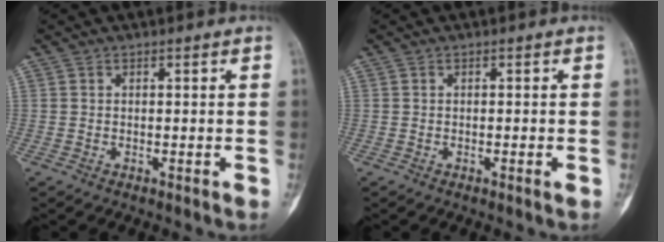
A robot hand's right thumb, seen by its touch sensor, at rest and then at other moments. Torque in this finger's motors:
{"motor_torque": [-0.25, 0.24, -0.16, 0.01, -0.03]}